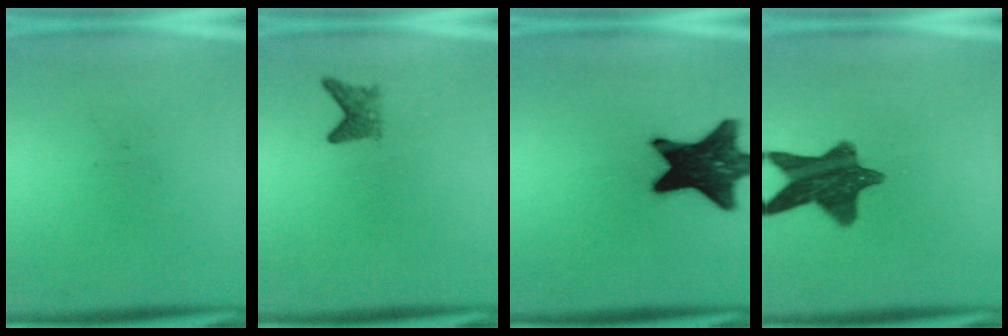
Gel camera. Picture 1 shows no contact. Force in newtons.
{"total": 2.1}
{"total": 17.1}
{"total": 11.5}